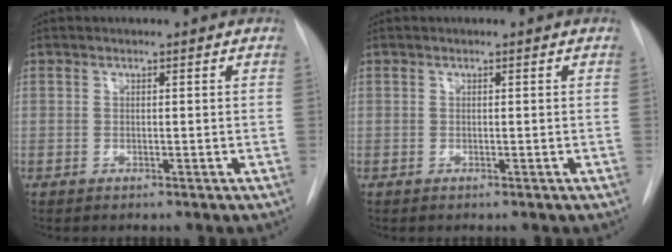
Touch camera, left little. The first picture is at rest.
{"total": 0.0}